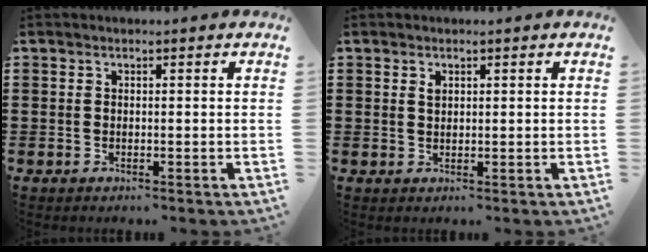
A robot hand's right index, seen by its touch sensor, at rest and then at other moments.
{"total": 1.0, "force": [0.6, 0.6, 0.7], "torque": [-0.015, 0.003, 0.010]}